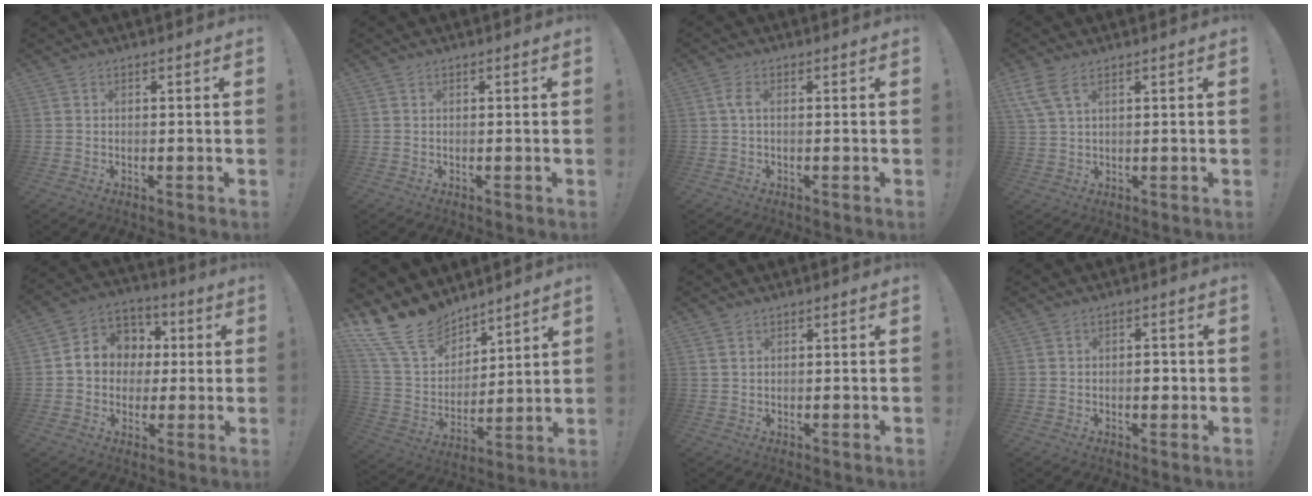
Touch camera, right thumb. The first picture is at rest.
{"total": 0.0}
{"total": 2.8, "force": [0.2, 0.7, 2.7], "torque": [-0.056, 0.006, 0.005]}
{"total": 6.2, "force": [3.6, 2.4, 4.5], "torque": [-0.101, -0.005, 0.070]}
{"total": 10.2, "force": [0.5, 9.4, 4.0], "torque": [-0.046, 0.006, 0.017]}
{"total": 16.6, "force": [13.1, 8.4, 5.8], "torque": [-0.125, -0.097, 0.251]}
{"total": 1.0, "force": [0.7, 0.5, 0.5], "torque": [-0.011, 0.001, 0.013]}
{"total": 2.7, "force": [-0.7, 1.7, 1.9], "torque": [-0.020, 0.000, -0.017]}